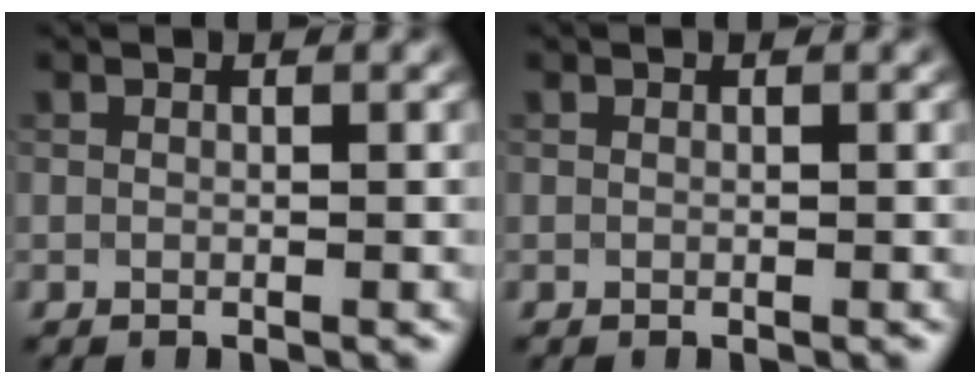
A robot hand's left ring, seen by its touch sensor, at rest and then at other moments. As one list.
[{"total": 0.0}]